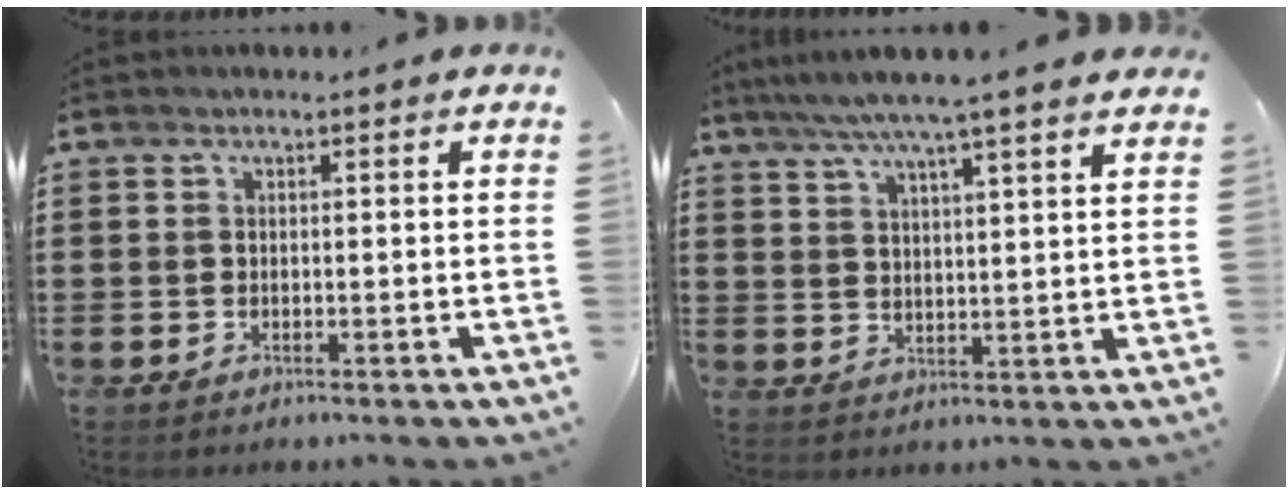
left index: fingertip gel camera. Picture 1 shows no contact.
{"total": 5.6, "force": [4.7, -0.7, 2.9], "torque": [-0.072, -0.020, 0.079]}